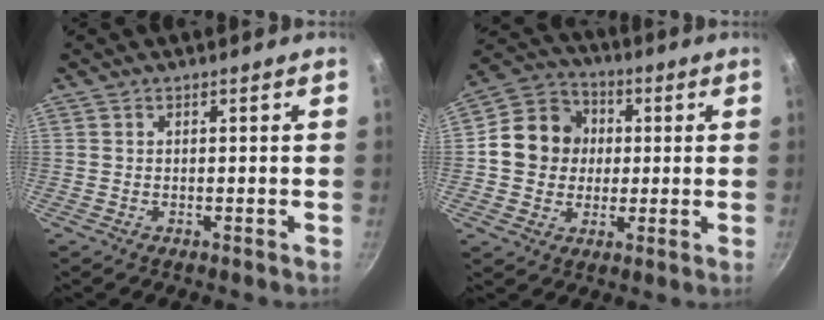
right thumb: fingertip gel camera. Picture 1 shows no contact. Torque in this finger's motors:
{"motor_torque": [0.64, 2.65, 0.78, -0.60, 0.04]}